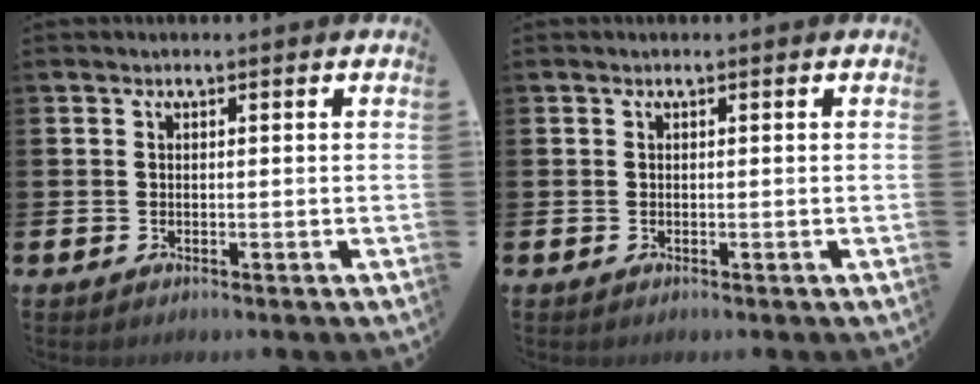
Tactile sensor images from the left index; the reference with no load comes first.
{"total": 0.0}